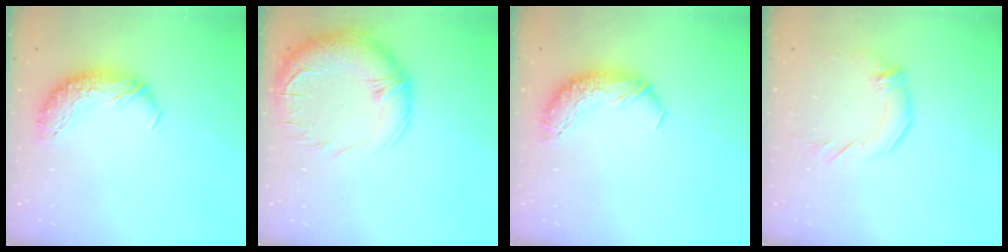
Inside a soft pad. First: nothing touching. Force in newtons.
{"total": 5.9, "press": 4.1, "slide": 4.2}
{"total": 0.0}
{"total": 1.6, "press": 0.0, "slide": 1.6}